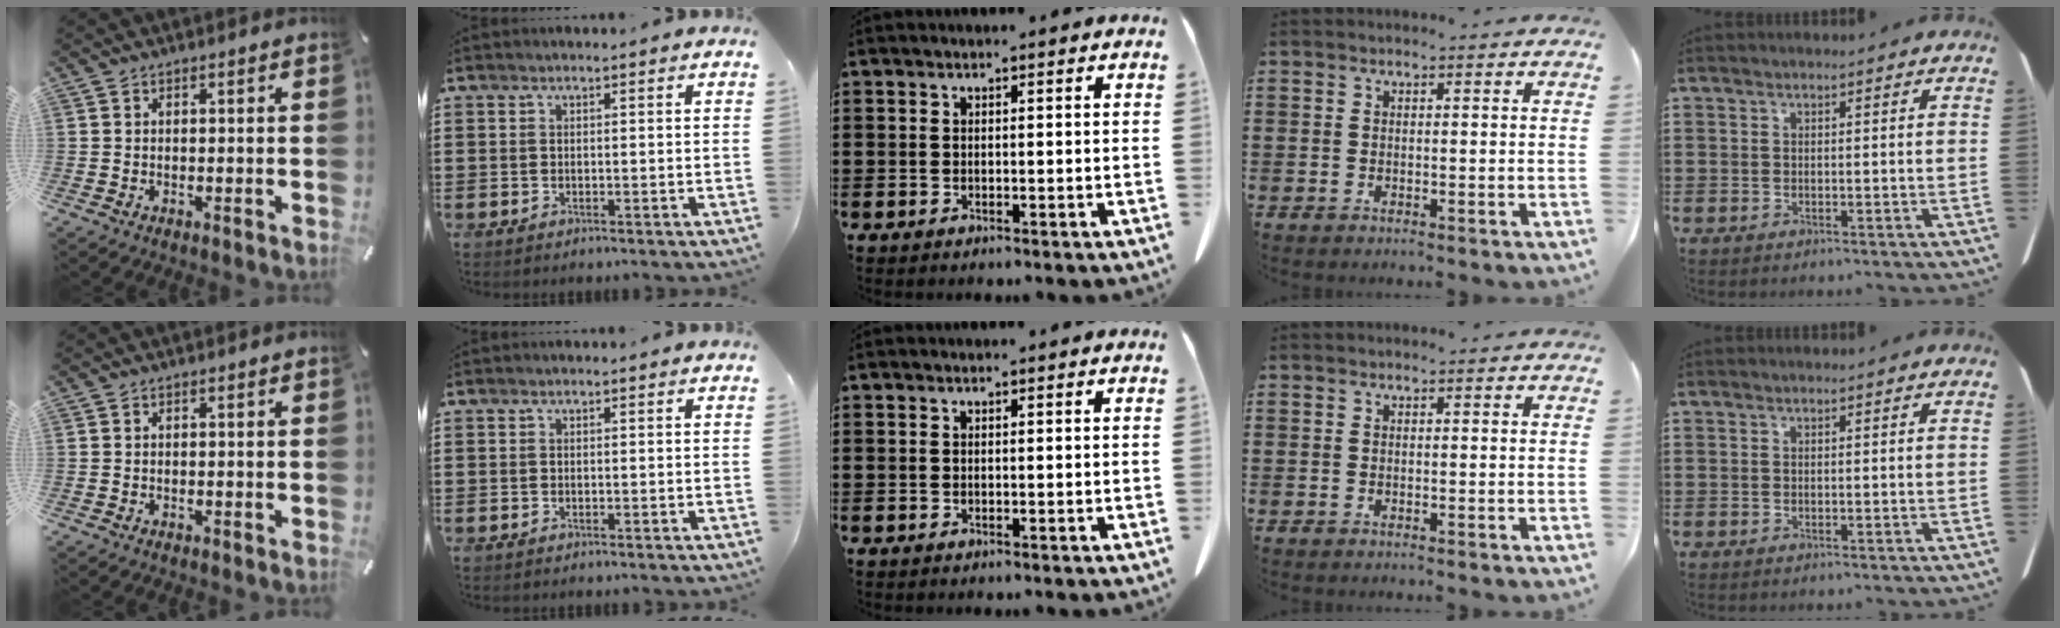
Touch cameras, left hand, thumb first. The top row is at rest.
{}